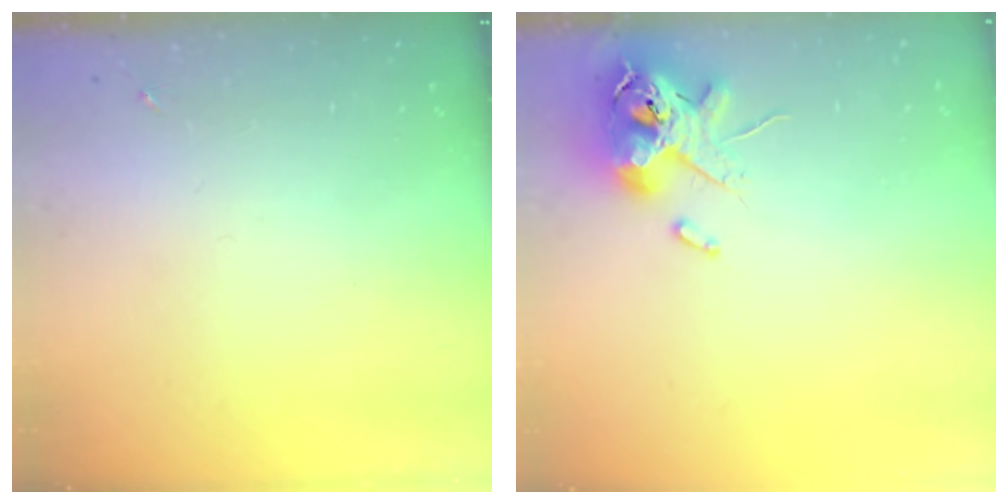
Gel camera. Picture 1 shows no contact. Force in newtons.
{"total": 12.9, "press": 12.7, "slide": 2.2}